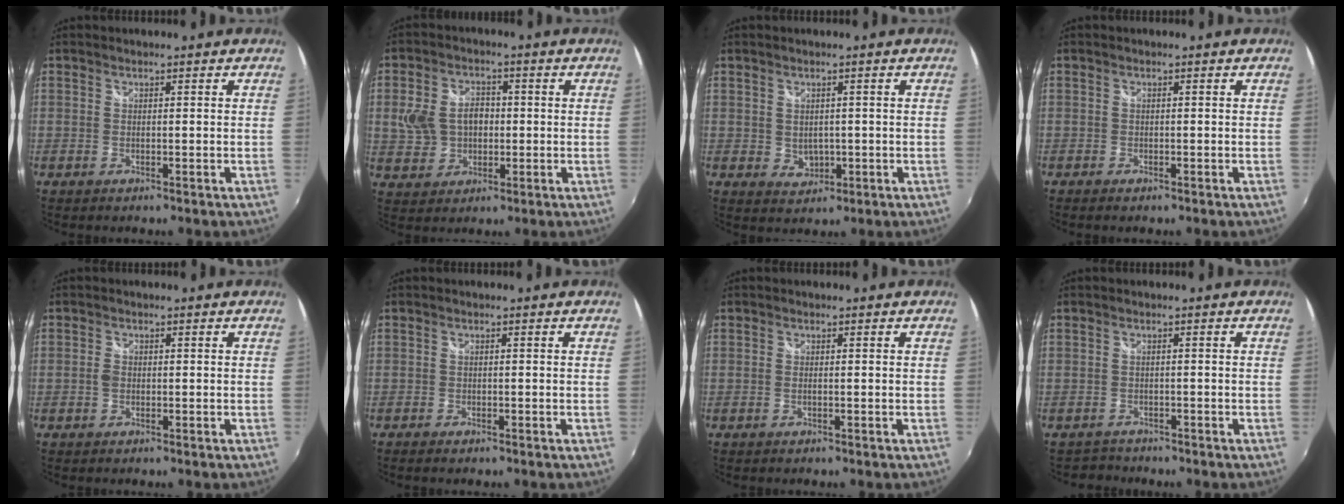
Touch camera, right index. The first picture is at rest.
{"total": 8.7, "force": [0.3, 7.0, 5.3], "torque": [-0.111, 0.017, 0.013]}
{"total": 3.3, "force": [-0.1, 2.9, 1.7], "torque": [-0.028, -0.002, 0.006]}
{"total": 1.0, "force": [-0.8, 0.5, 0.4], "torque": [-0.010, -0.006, -0.016]}
{"total": 0.8, "force": [-0.2, 0.6, 0.5], "torque": [-0.009, 0.001, -0.005]}
{"total": 1.3, "force": [-1.0, 0.6, 0.5], "torque": [-0.013, -0.007, -0.019]}
{"total": 0.7, "force": [-0.2, 0.1, 0.7], "torque": [-0.014, -0.001, -0.005]}
{"total": 2.0, "force": [-1.8, 1.0, -0.4], "torque": [0.000, 0.000, -0.030]}